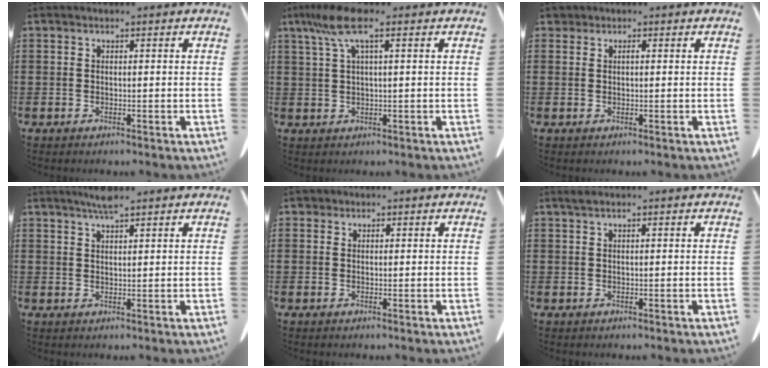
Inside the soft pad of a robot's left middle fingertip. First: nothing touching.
{"total": 6.4, "force": [2.7, 1.2, 5.7], "torque": [-0.131, 0.001, 0.042]}
{"total": 1.0, "force": [0.5, 0.7, 0.6], "torque": [-0.014, 0.006, 0.008]}
{"total": 2.8, "force": [2.3, 0.3, 1.7], "torque": [-0.036, 0.003, 0.041]}
{"total": 1.0, "force": [0.7, 0.7, 0.2], "torque": [-0.008, 0.006, 0.013]}
{"total": 0.8, "force": [0.5, 0.0, 0.7], "torque": [-0.013, 0.002, 0.008]}